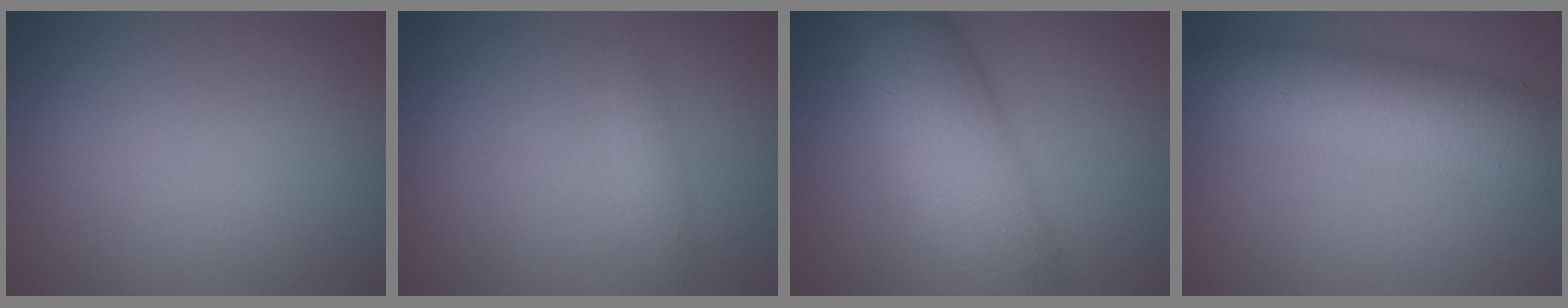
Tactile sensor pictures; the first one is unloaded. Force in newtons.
{"total": 1.0, "press": 1.0, "slide": 0.1}
{"total": 8.5, "press": 8.5, "slide": 0.1}
{"total": 8.1, "press": 8.1, "slide": 0.1}